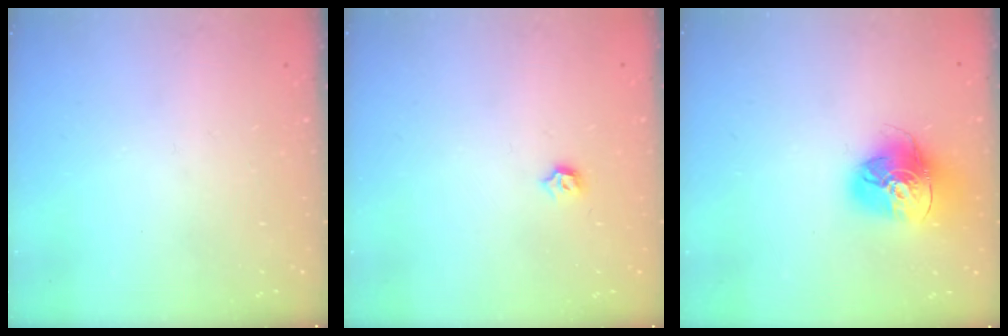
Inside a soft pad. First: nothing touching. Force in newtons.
{"total": 3.4, "press": 3.3, "slide": 0.7}
{"total": 15.3, "press": 15.3, "slide": 1.5}